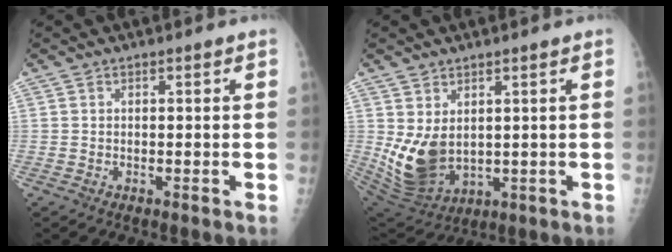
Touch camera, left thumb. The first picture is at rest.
{"total": 10.3, "force": [1.5, 6.9, 7.5], "torque": [-0.133, -0.024, 0.055]}